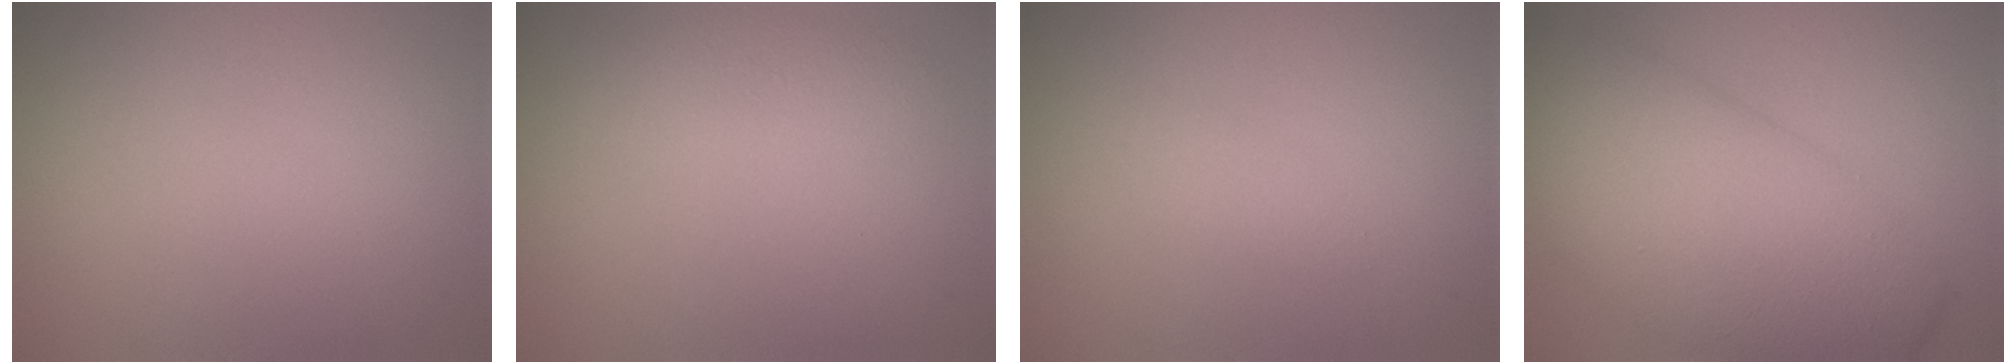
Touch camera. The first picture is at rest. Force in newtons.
{"total": 2.4, "press": 2.4, "slide": 0.0}
{"total": 0.8, "press": 0.8, "slide": 0.1}
{"total": 9.6, "press": 9.6, "slide": 0.2}